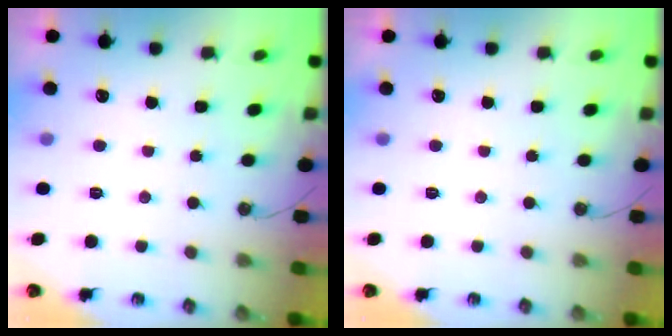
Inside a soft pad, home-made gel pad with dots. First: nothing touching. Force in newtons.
{"total": 0.0}